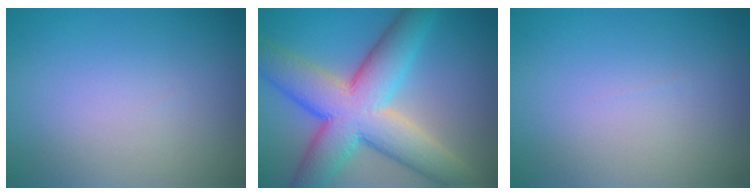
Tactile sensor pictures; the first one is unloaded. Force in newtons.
{"total": 11.3, "press": 11.3, "slide": 0.3}
{"total": 0.0}